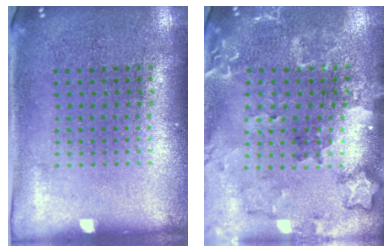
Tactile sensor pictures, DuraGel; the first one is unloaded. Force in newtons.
{"total": 1.8, "press": 1.7, "slide": 0.4}